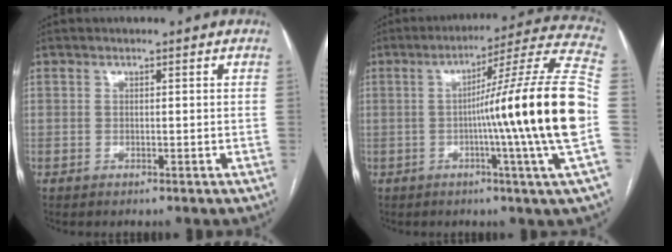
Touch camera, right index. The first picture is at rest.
{"total": 20.0, "force": [-2.4, -3.1, 19.7], "torque": [-0.265, -0.002, -0.055]}